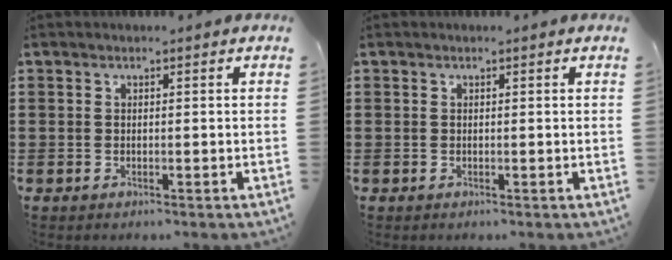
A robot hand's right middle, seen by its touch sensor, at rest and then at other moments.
{"total": 0.0}